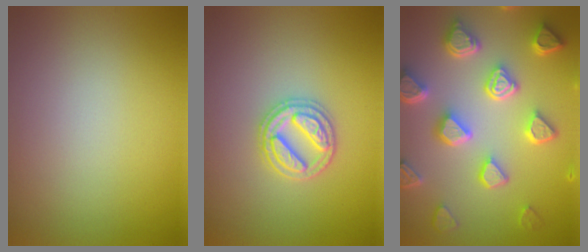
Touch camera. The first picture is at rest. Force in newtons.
{"total": 3.0, "press": 2.9, "slide": 0.4}
{"total": 7.4, "press": 5.9, "slide": 4.5}